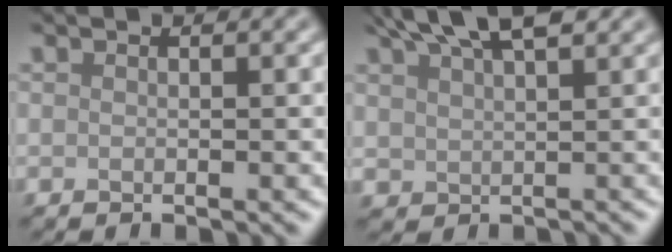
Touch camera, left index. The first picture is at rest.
{"total": 5.6, "force": [4.3, 1.8, 3.1], "torque": [-0.050, 0.016, 0.075]}